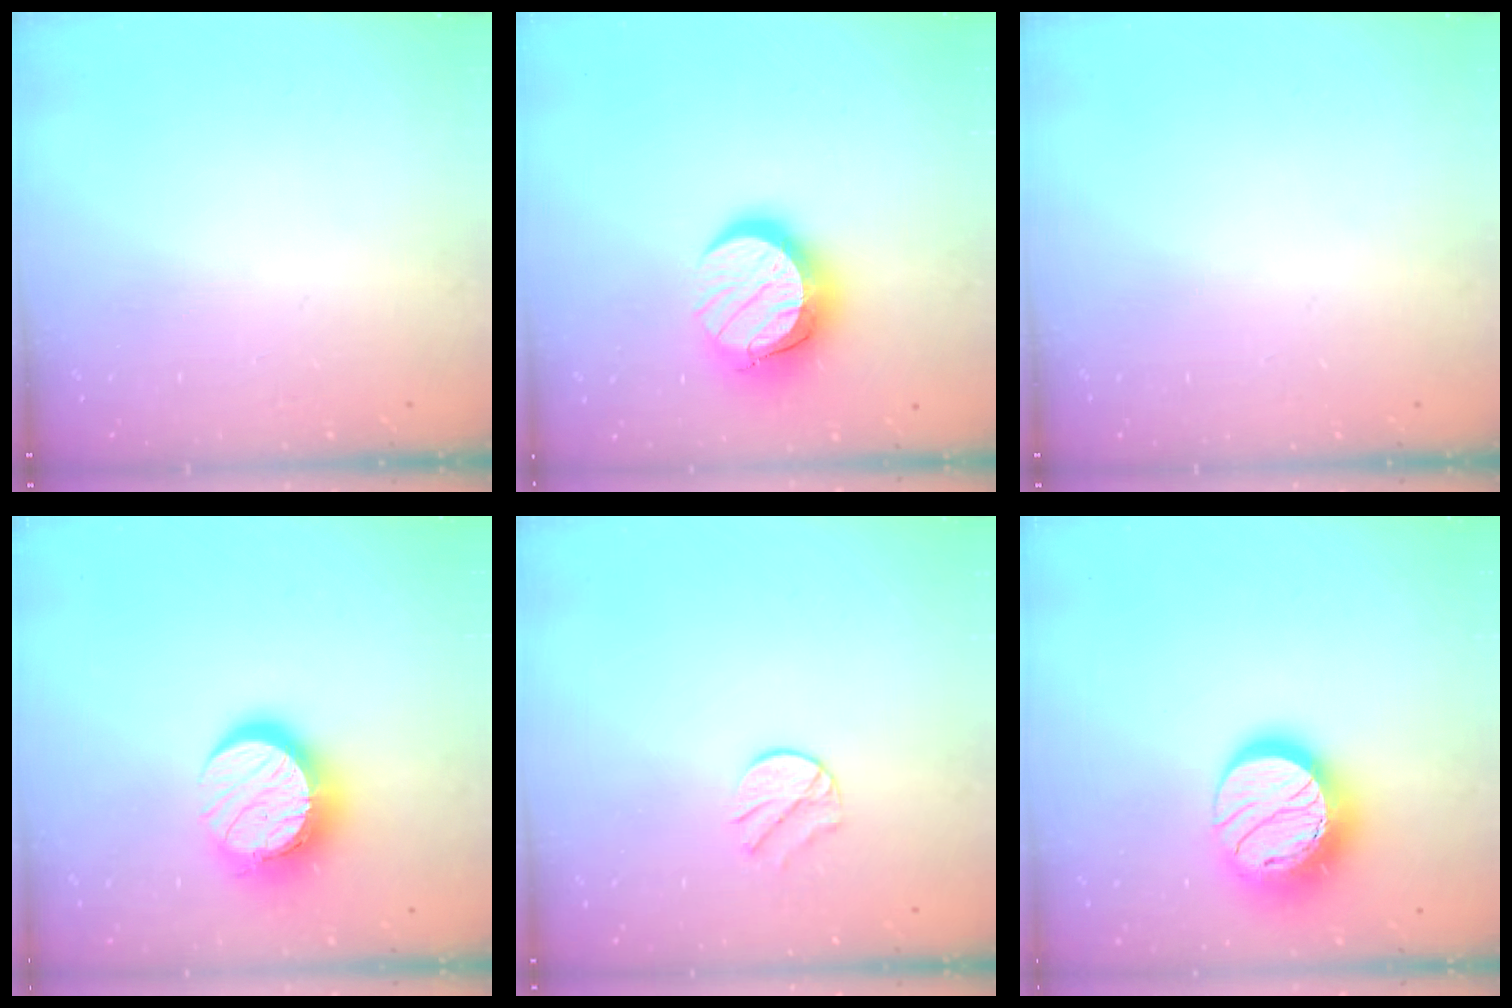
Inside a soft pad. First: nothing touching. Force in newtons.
{"total": 12.9, "press": 12.8, "slide": 1.2}
{"total": 0.0}
{"total": 14.5, "press": 14.5, "slide": 1.1}
{"total": 6.4, "press": 6.3, "slide": 0.6}
{"total": 17.6, "press": 17.6, "slide": 1.2}